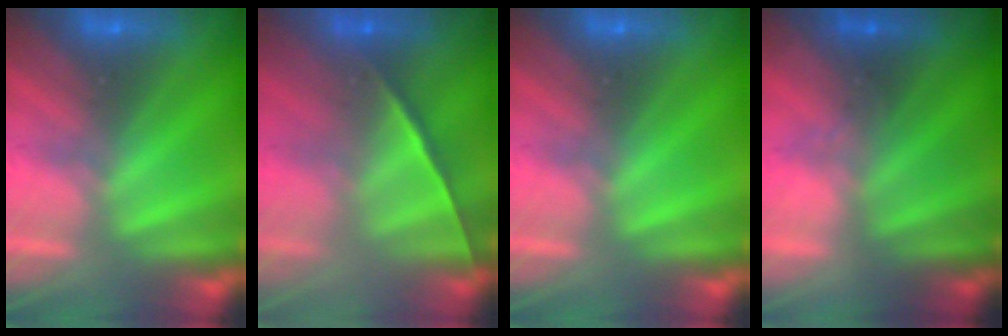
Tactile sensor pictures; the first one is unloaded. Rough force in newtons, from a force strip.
{"total": 1.1}
{"total": 0.0}
{"total": 1.5}